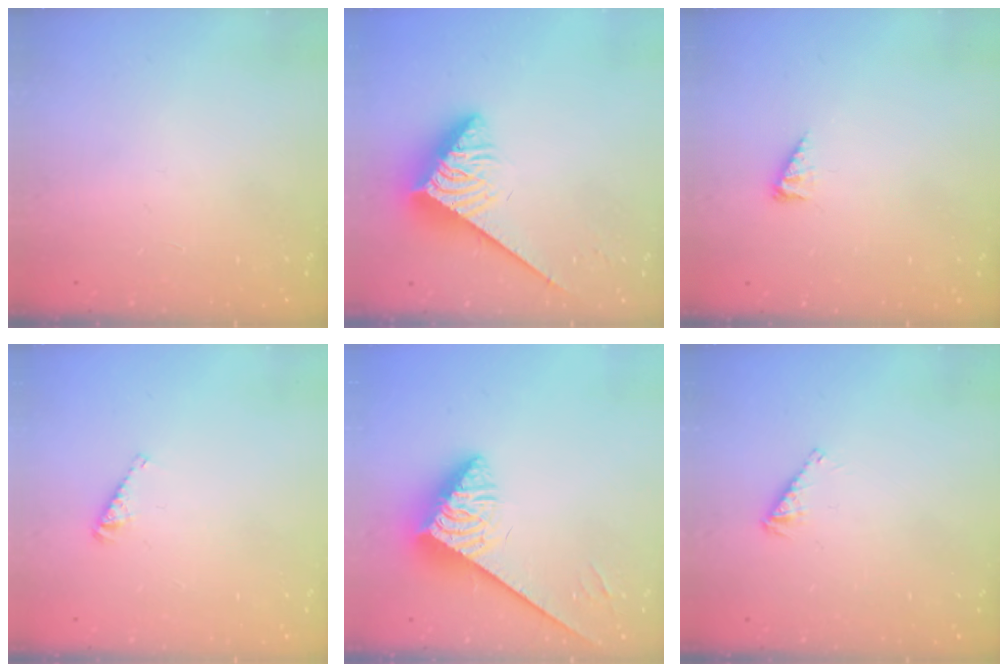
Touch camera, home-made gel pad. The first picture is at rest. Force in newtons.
{"total": 3.8, "press": 3.7, "slide": 0.7}
{"total": 2.8, "press": 2.8, "slide": 0.4}
{"total": 3.5, "press": 3.5, "slide": 0.2}
{"total": 3.8, "press": 3.7, "slide": 0.7}
{"total": 3.7, "press": 3.7, "slide": 0.3}